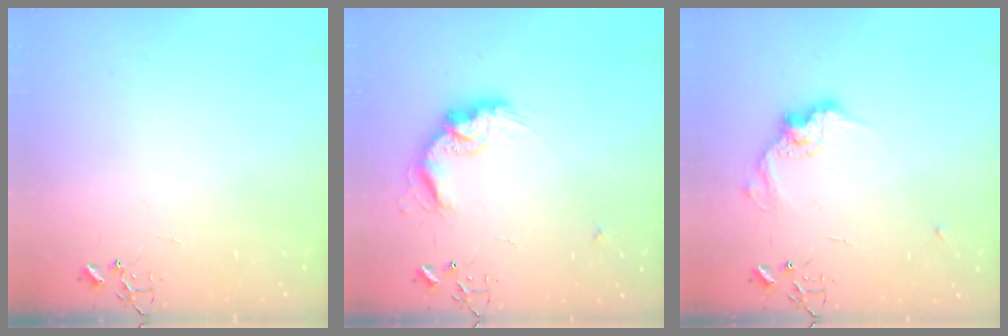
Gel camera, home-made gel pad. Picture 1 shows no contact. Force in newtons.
{"total": 15.0, "press": 15.0, "slide": 0.6}
{"total": 11.8, "press": 11.8, "slide": 0.6}